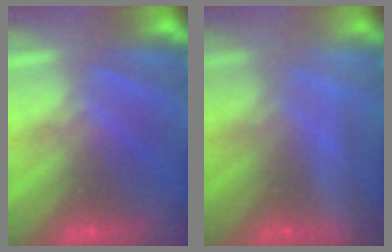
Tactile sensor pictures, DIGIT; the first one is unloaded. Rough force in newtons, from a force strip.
{"total": 2.3}